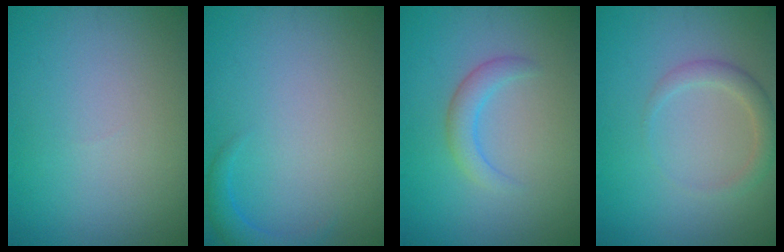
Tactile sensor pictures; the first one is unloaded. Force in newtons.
{"total": 1.7, "press": 1.6, "slide": 0.2}
{"total": 2.1, "press": 2.1, "slide": 0.2}
{"total": 1.9, "press": 1.9, "slide": 0.2}